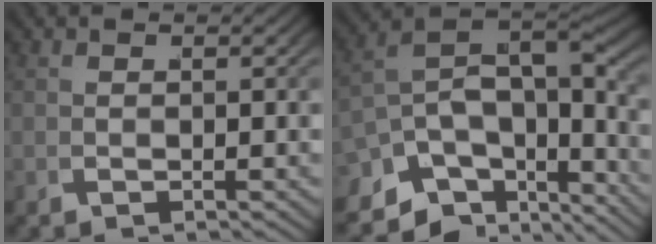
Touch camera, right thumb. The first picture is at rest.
{"total": 11.5, "force": [-1.0, 7.3, 8.8], "torque": [-0.172, -0.025, -0.009]}